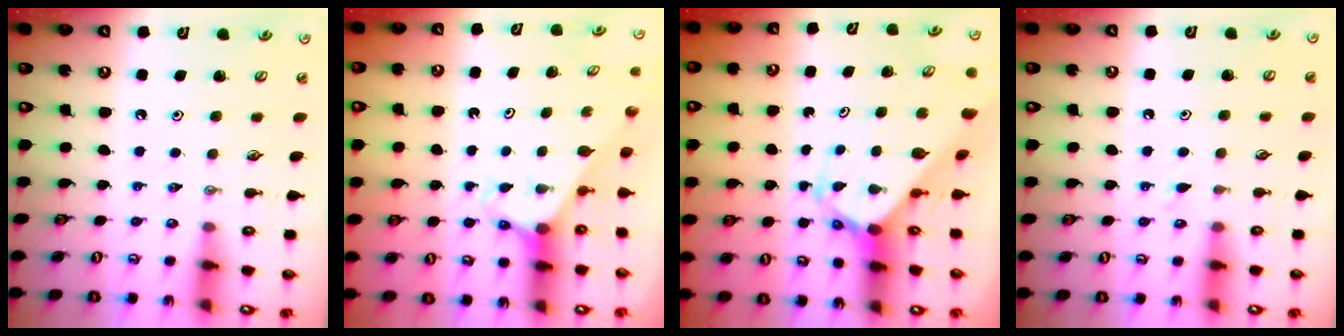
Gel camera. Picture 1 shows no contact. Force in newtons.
{"total": 2.5, "press": 2.4, "slide": 0.2}
{"total": 3.1, "press": 3.1, "slide": 0.2}
{"total": 5.1, "press": 5.1, "slide": 0.7}